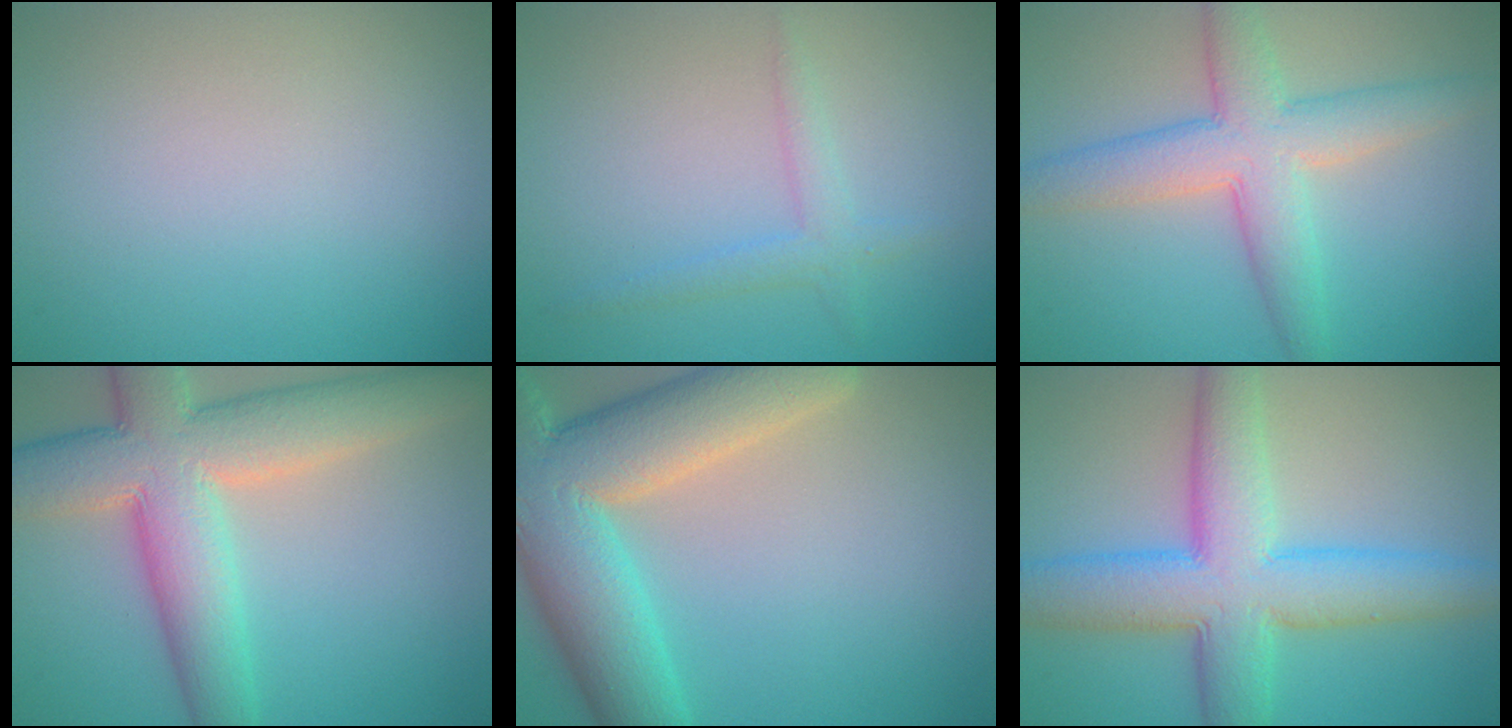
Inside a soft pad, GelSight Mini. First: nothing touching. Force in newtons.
{"total": 1.9, "press": 1.9, "slide": 0.1}
{"total": 5.9, "press": 5.9, "slide": 0.2}
{"total": 10.3, "press": 10.2, "slide": 0.5}
{"total": 12.3, "press": 12.2, "slide": 1.1}
{"total": 8.9, "press": 8.9, "slide": 0.2}